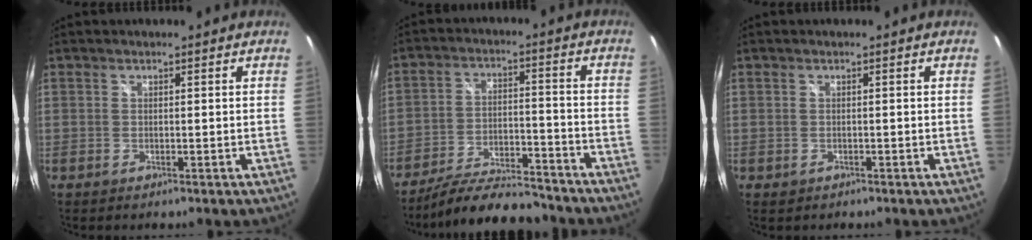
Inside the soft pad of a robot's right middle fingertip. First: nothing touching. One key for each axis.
{"total": 14.3, "fx": -12.8, "fy": 3.2, "fz": 5.5, "tx": -0.113, "ty": -0.001, "tz": -0.195}
{"total": 0.8, "fx": -0.3, "fy": 0.6, "fz": 0.3, "tx": -0.005, "ty": -0.001, "tz": -0.003}